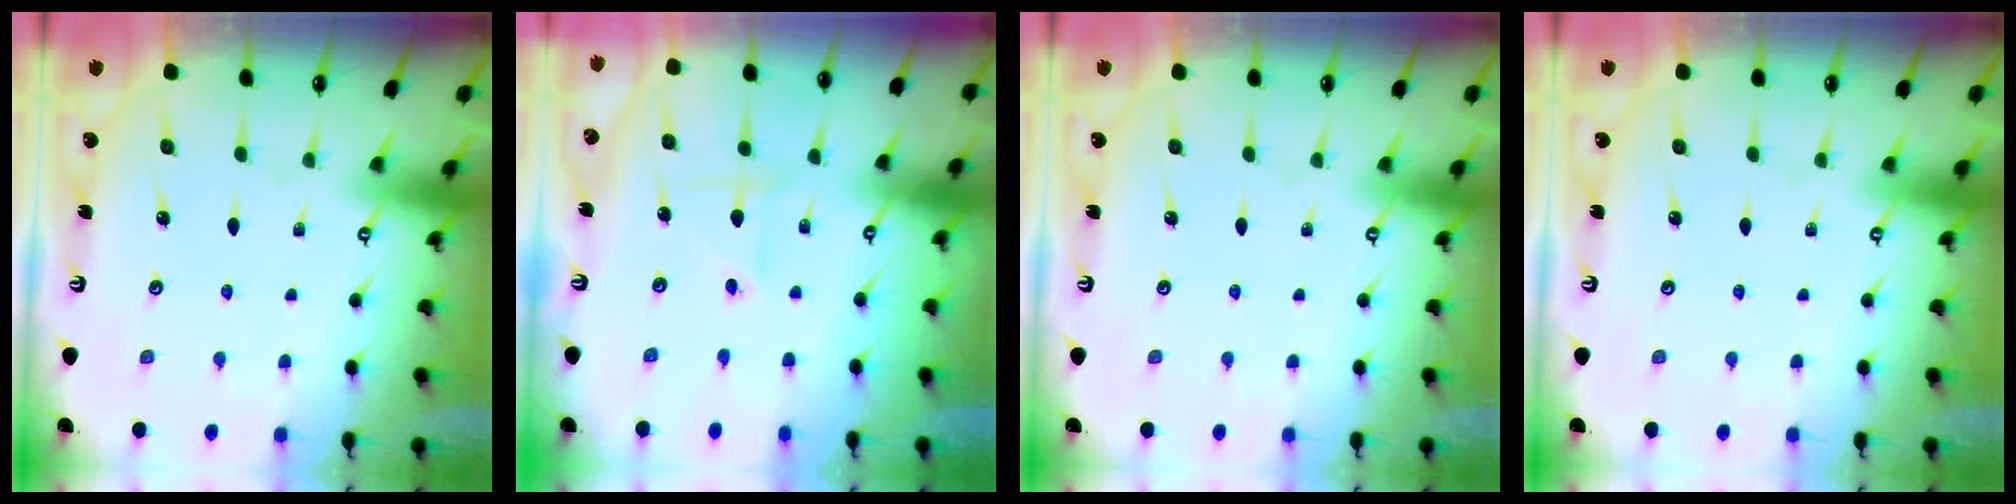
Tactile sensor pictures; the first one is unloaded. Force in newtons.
{"total": 3.0, "press": 2.8, "slide": 1.0}
{"total": 0.0}
{"total": 0.0}